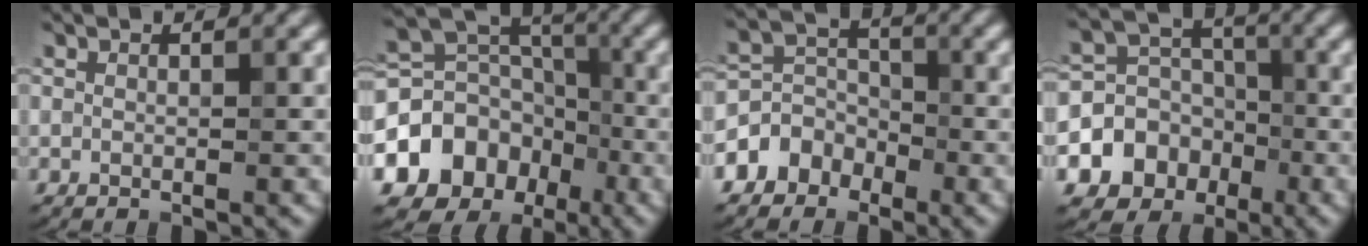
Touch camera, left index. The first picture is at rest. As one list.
[{"total": 9.0, "force": [-3.6, 7.4, 3.8], "torque": [-0.078, -0.001, -0.071]}, {"total": 4.5, "force": [-2.5, 3.6, 1.0], "torque": [0.017, 0.006, -0.067]}, {"total": 7.5, "force": [-3.0, 6.6, 2.1], "torque": [-0.016, 0.001, -0.077]}]